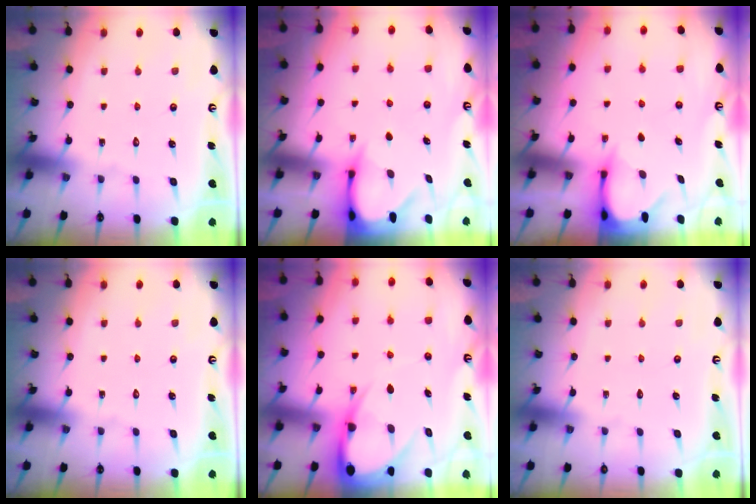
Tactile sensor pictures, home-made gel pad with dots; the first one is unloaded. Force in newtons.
{"total": 3.7, "press": 3.7, "slide": 0.2}
{"total": 3.4, "press": 3.3, "slide": 0.3}
{"total": 0.0}
{"total": 9.8, "press": 9.7, "slide": 1.1}
{"total": 0.0}